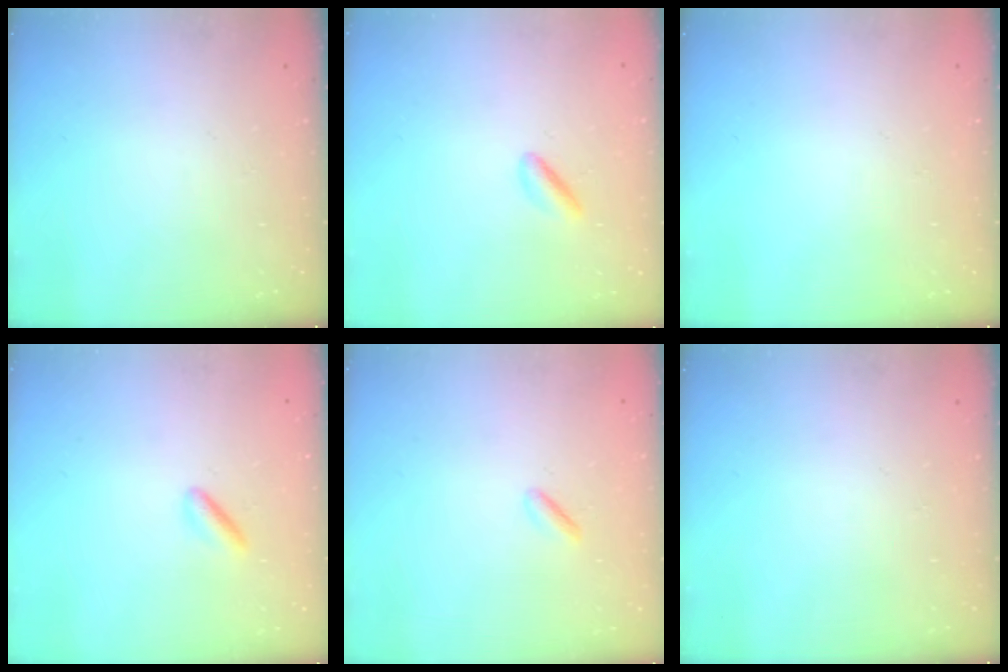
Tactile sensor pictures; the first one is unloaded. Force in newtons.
{"total": 2.3, "press": 2.2, "slide": 0.4}
{"total": 0.0}
{"total": 3.5, "press": 3.4, "slide": 0.8}
{"total": 1.5, "press": 1.3, "slide": 0.7}
{"total": 0.0}